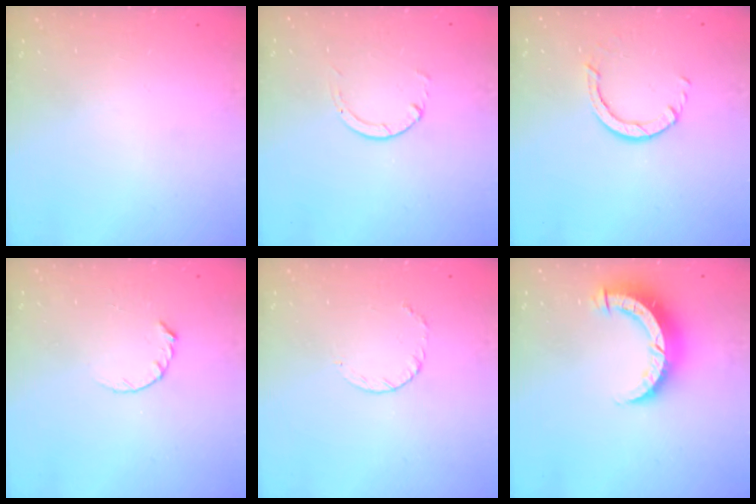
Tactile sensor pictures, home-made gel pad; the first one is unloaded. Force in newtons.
{"total": 1.3, "press": 1.3, "slide": 0.2}
{"total": 3.0, "press": 3.0, "slide": 0.4}
{"total": 2.8, "press": 2.8, "slide": 0.4}
{"total": 3.2, "press": 3.2, "slide": 0.4}
{"total": 8.3, "press": 8.2, "slide": 1.1}